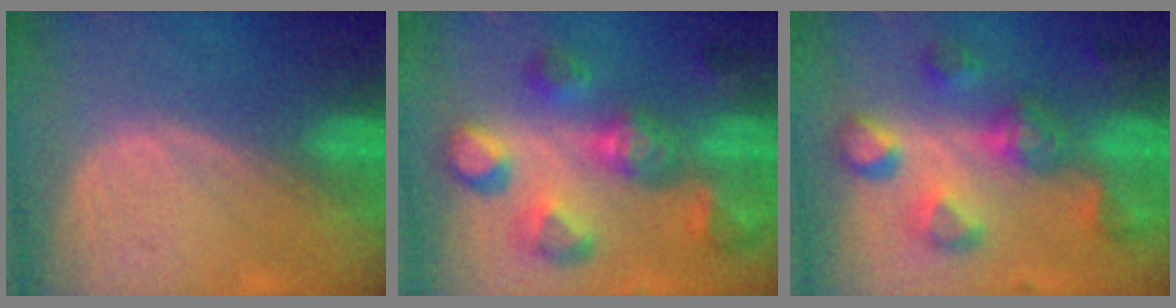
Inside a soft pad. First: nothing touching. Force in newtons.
{"total": 10.9, "press": 9.9, "slide": 4.5}
{"total": 8.7, "press": 8.7, "slide": 0.2}